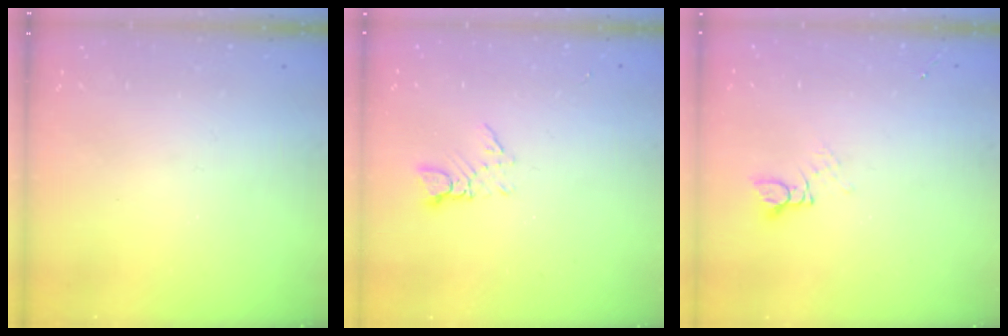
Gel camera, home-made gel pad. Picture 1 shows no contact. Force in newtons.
{"total": 3.0, "press": 3.0, "slide": 0.3}
{"total": 2.9, "press": 2.9, "slide": 0.2}